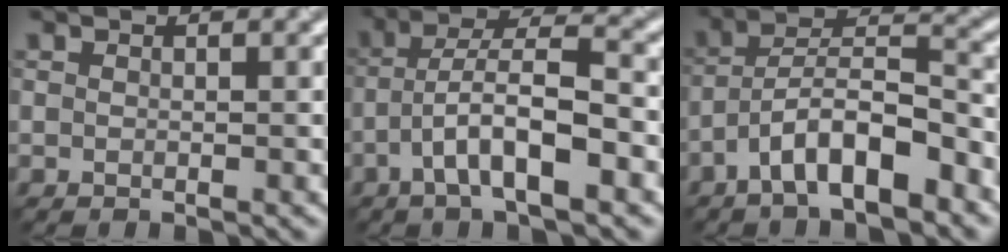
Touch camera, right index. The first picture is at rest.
{"total": 6.5, "force": [-3.3, 1.4, 5.4], "torque": [-0.101, 0.022, -0.050]}
{"total": 7.1, "force": [-4.9, 1.7, 4.9], "torque": [-0.087, 0.025, -0.075]}